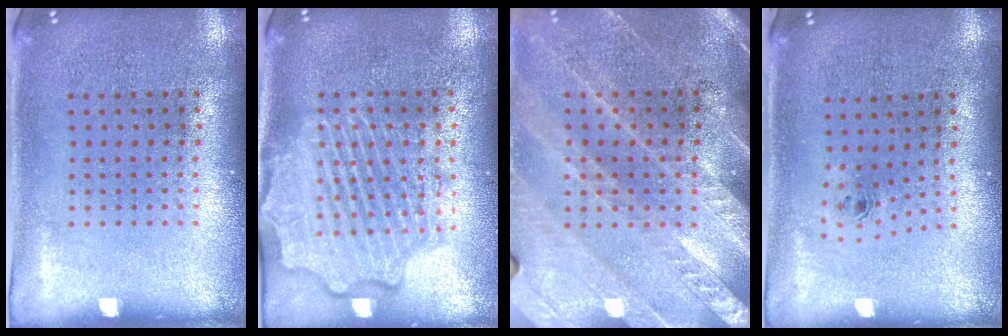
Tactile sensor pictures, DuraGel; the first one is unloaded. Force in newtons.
{"total": 3.1, "press": 3.1, "slide": 0.3}
{"total": 2.9, "press": 2.6, "slide": 1.4}
{"total": 0.7, "press": 0.3, "slide": 0.6}